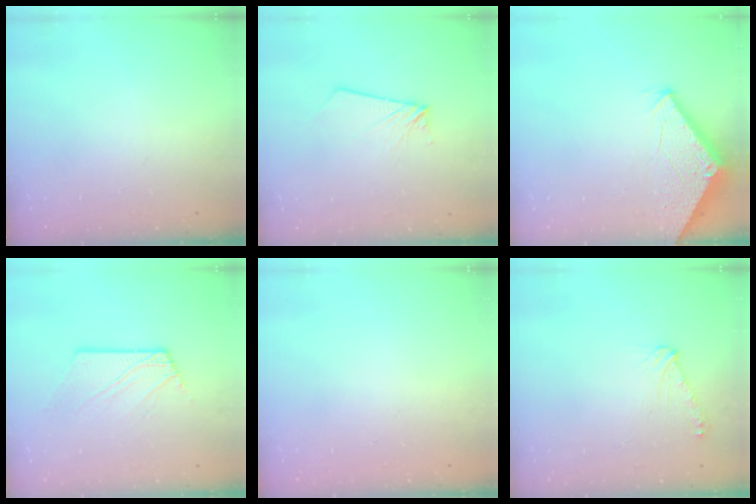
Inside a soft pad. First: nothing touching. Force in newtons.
{"total": 2.7, "press": 2.7, "slide": 0.2}
{"total": 2.8, "press": 2.8, "slide": 0.1}
{"total": 4.0, "press": 4.0, "slide": 0.4}
{"total": 0.0}
{"total": 6.7, "press": 6.6, "slide": 1.1}